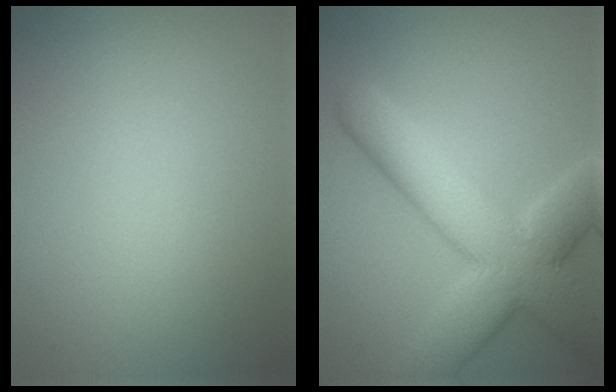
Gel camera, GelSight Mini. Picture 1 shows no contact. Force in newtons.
{"total": 10.3, "press": 10.2, "slide": 1.0}